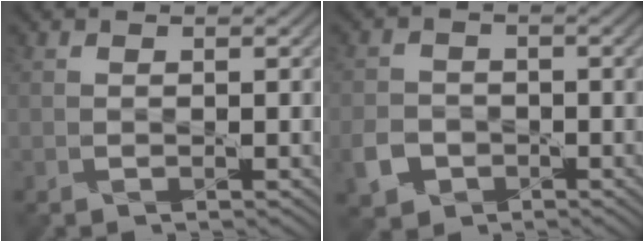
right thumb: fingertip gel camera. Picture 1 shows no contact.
{"total": 4.2, "force": [-2.0, 3.3, 1.5], "torque": [-0.044, -0.006, -0.045]}